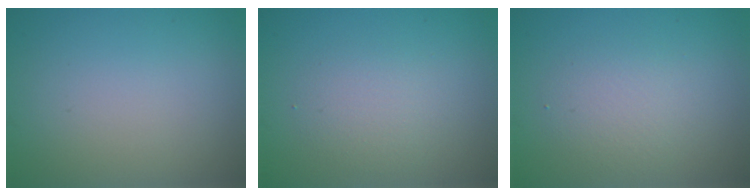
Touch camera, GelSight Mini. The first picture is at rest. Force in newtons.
{"total": 2.1, "press": 2.0, "slide": 0.1}
{"total": 2.3, "press": 2.3, "slide": 0.0}